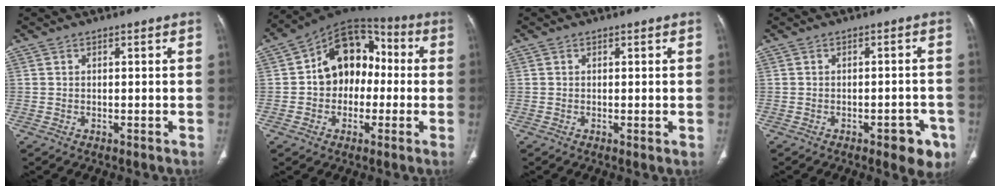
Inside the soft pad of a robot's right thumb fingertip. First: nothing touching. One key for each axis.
{"total": 14.8, "fx": -0.2, "fy": 11.2, "fz": 9.7, "tx": -0.100, "ty": 0.045, "tz": -0.017}
{"total": 0.7, "fx": 0.0, "fy": 0.2, "fz": 0.7, "tx": -0.017, "ty": -0.005, "tz": -0.001}
{"total": 6.6, "fx": -3.4, "fy": 2.9, "fz": 4.8, "tx": -0.034, "ty": 0.013, "tz": -0.037}